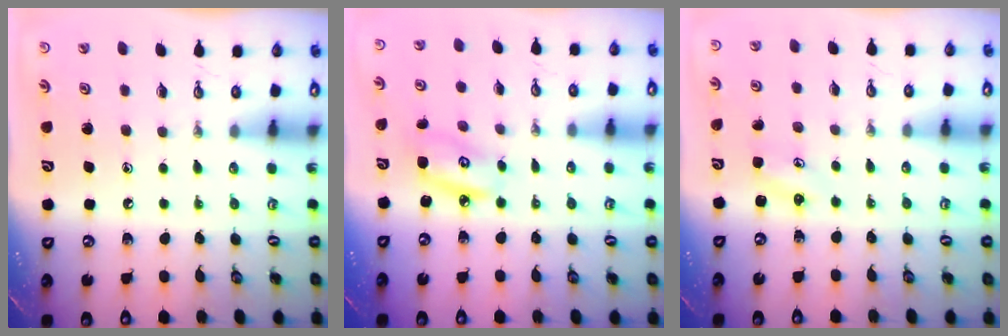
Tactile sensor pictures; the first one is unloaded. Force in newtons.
{"total": 6.0, "press": 6.0, "slide": 0.2}
{"total": 2.9, "press": 2.9, "slide": 0.3}